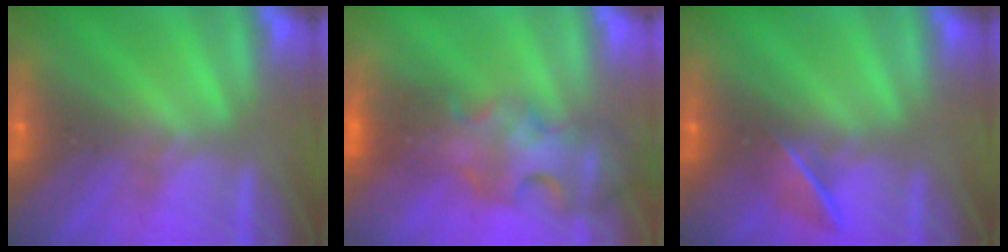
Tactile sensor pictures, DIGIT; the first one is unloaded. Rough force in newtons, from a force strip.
{"total": 4.7}
{"total": 2.0}